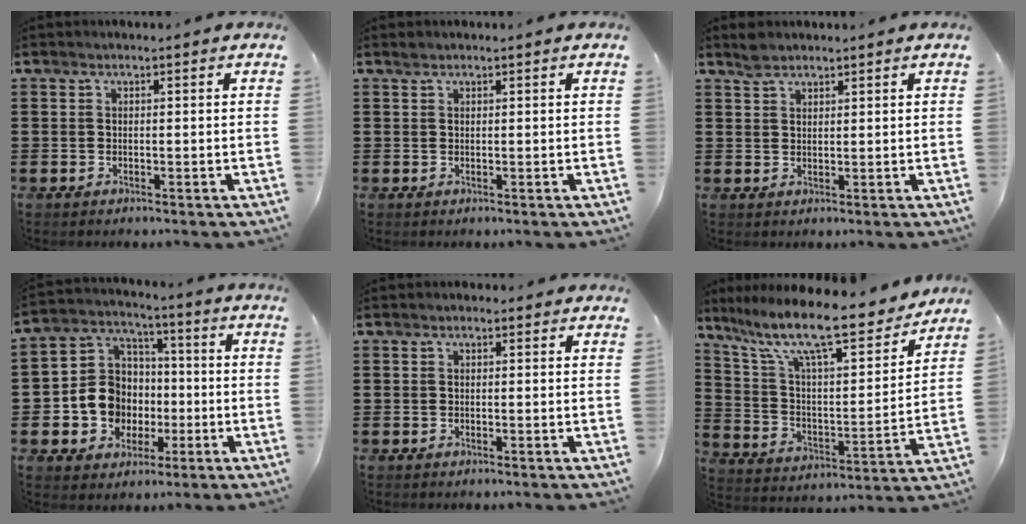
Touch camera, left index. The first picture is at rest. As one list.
[{"total": 0.6, "force": [0.6, 0.3, 0.2], "torque": [-0.004, 0.001, 0.012]}, {"total": 2.1, "force": [2.0, 0.7, 0.5], "torque": [-0.012, 0.001, 0.039]}, {"total": 9.8, "force": [-1.7, 9.0, 3.3], "torque": [-0.106, 0.010, -0.030]}, {"total": 0.6, "force": [0.1, 0.6, 0.2], "torque": [-0.006, 0.004, 0.001]}, {"total": 13.7, "force": [11.2, 1.9, 7.8], "torque": [-0.176, -0.074, 0.187]}]